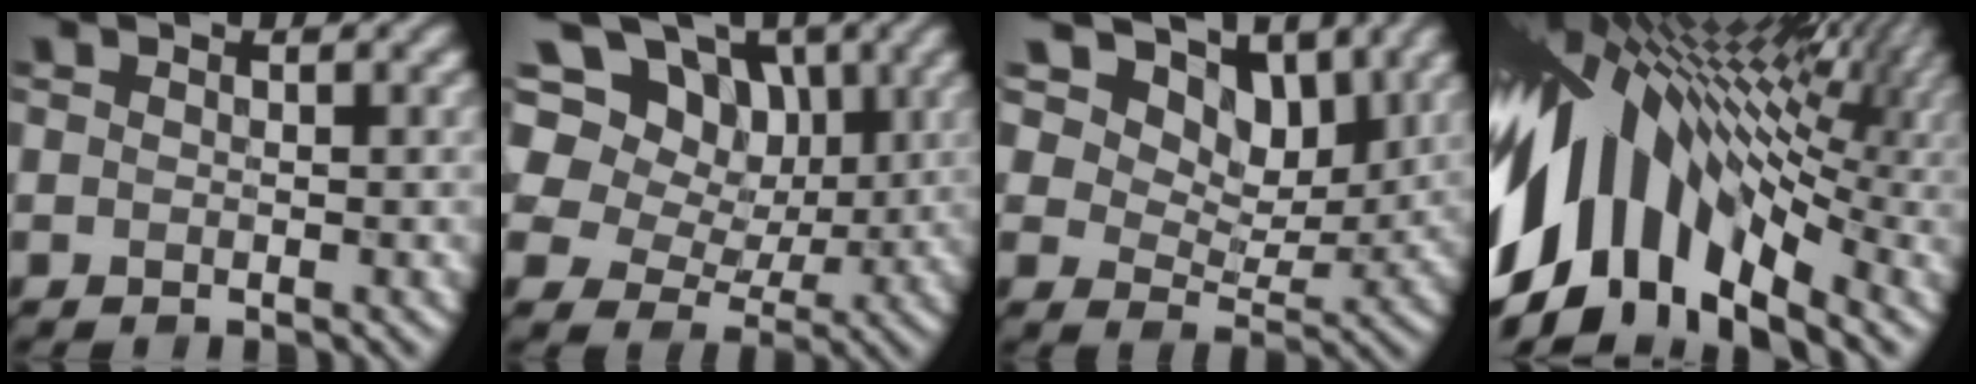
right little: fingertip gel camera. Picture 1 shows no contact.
{"total": 14.5, "force": [6.7, 10.4, 7.7], "torque": [-0.159, 0.042, 0.105]}
{"total": 13.6, "force": [8.3, 7.9, 7.3], "torque": [-0.144, 0.006, 0.134]}
{"total": 16.3, "force": [-0.6, 10.3, 12.7], "torque": [-0.247, 0.036, -0.025]}